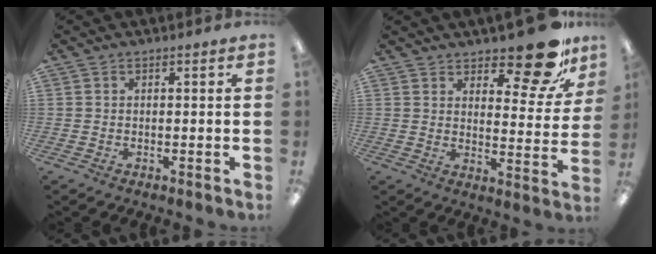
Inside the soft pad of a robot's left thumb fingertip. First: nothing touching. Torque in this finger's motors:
{"motor_torque": [0.32, 0.31, -0.02, -0.21, 0.08]}